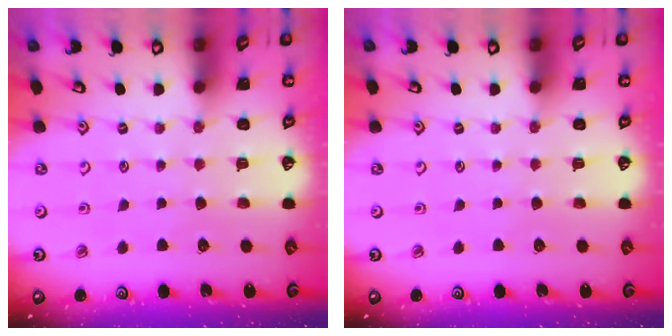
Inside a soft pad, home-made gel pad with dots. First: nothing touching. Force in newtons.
{"total": 0.0}